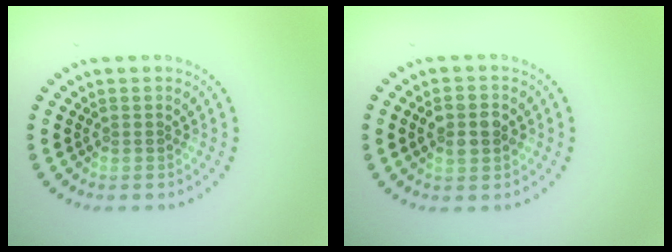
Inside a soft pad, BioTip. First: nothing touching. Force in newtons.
{"total": 2.9, "press": 2.9, "slide": 0.1}